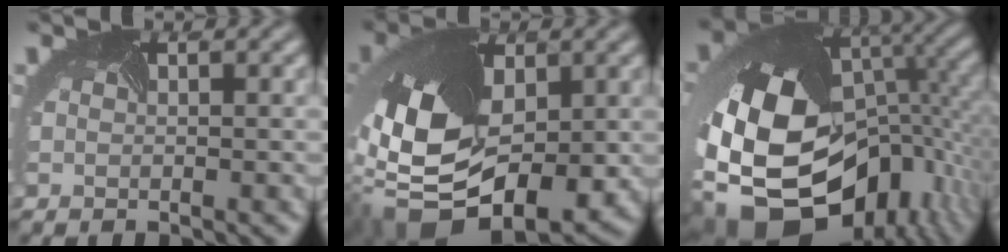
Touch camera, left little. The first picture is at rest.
{"total": 14.1, "force": [-2.3, 9.1, 10.4], "torque": [-0.223, -0.038, -0.021]}
{"total": 19.6, "force": [-6.3, 13.3, 13.0], "torque": [-0.275, -0.046, -0.081]}